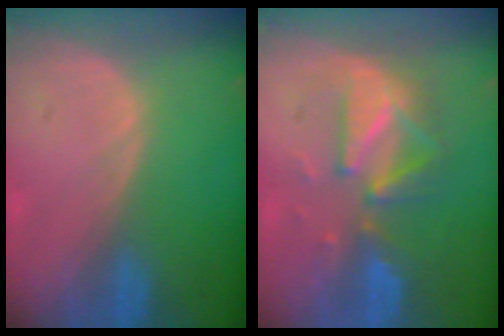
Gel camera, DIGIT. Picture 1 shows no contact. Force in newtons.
{"total": 8.0, "press": 8.0, "slide": 0.8}